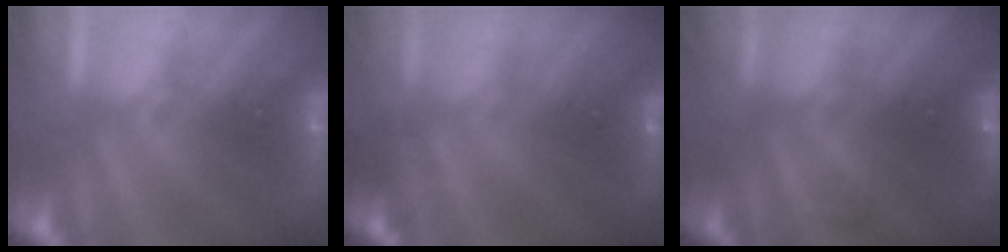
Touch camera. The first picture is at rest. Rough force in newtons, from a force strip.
{"total": 4.5}
{"total": 1.7}